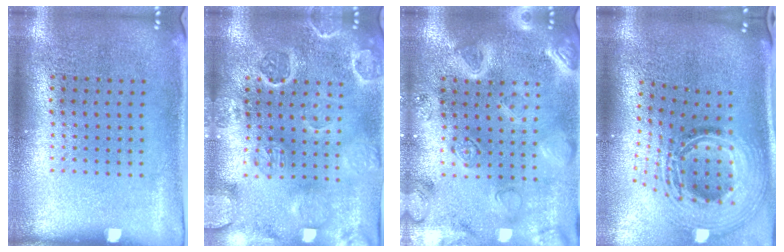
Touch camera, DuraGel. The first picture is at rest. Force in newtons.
{"total": 3.4, "press": 3.1, "slide": 1.3}
{"total": 3.4, "press": 3.2, "slide": 1.2}
{"total": 2.9, "press": 2.0, "slide": 2.0}